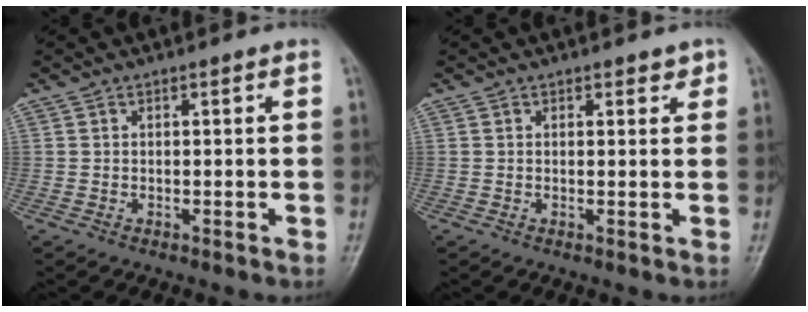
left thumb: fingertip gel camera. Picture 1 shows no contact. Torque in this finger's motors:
{"motor_torque": [-0.08, -0.03, 0.21, 0.00, 0.01]}